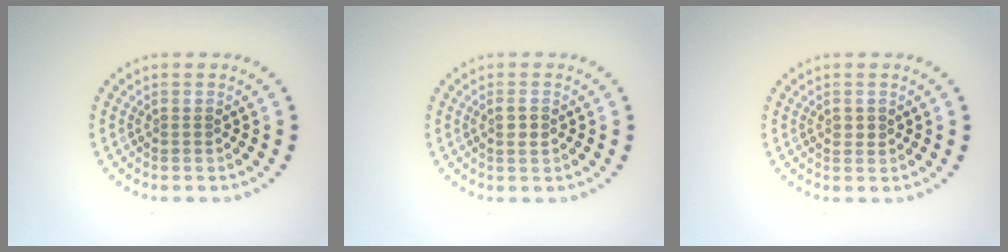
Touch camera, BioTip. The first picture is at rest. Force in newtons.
{"total": 1.0, "press": 1.0, "slide": 0.3}
{"total": 0.9, "press": 0.9, "slide": 0.2}